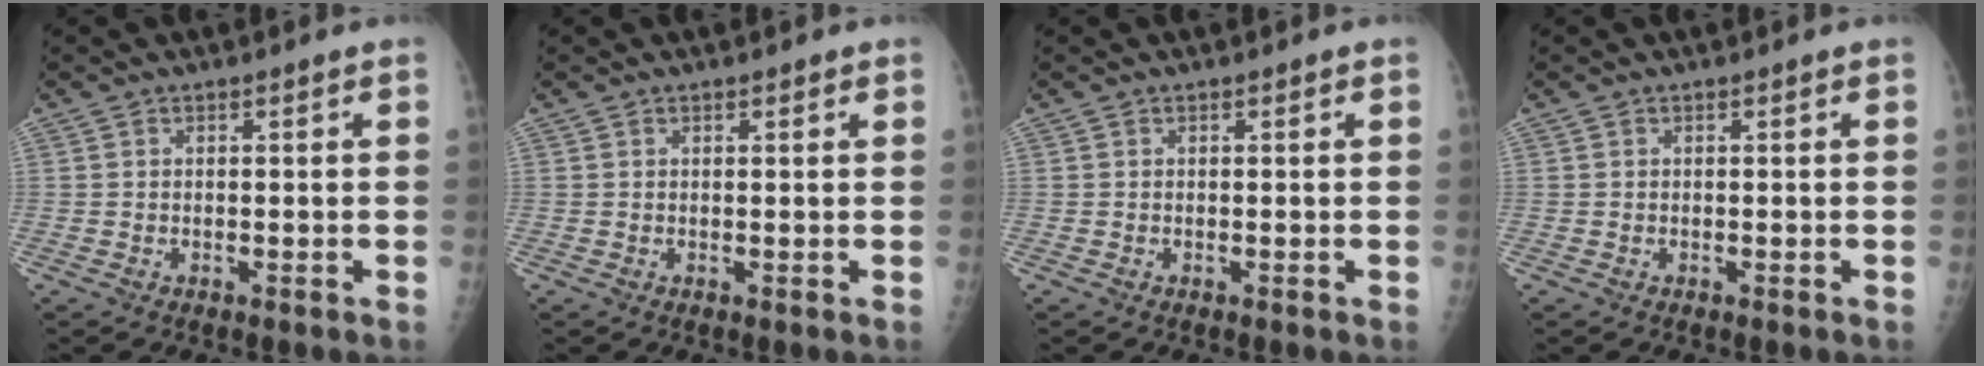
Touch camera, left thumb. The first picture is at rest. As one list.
[{"total": 0.6, "force": [0.5, 0.2, 0.4], "torque": [-0.003, -0.001, 0.005]}, {"total": 0.0}, {"total": 0.0}]